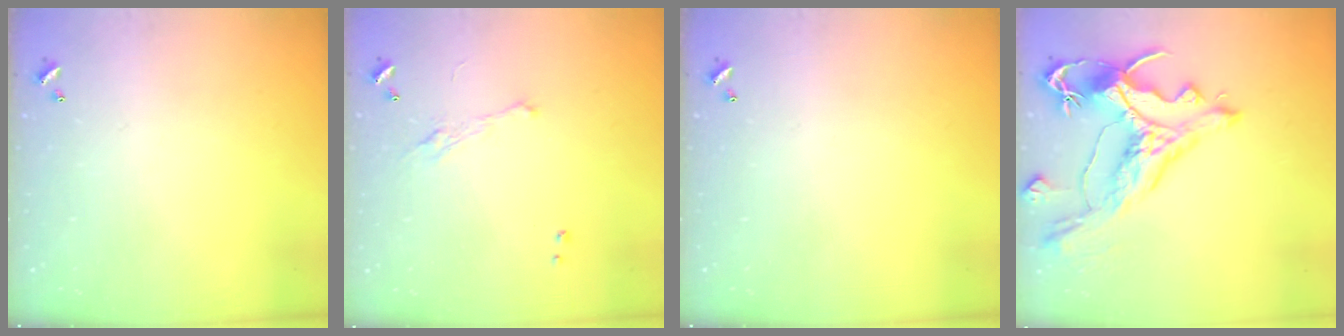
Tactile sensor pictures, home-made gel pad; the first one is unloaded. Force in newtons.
{"total": 2.3, "press": 2.1, "slide": 0.8}
{"total": 0.0}
{"total": 5.1, "press": 4.8, "slide": 1.7}